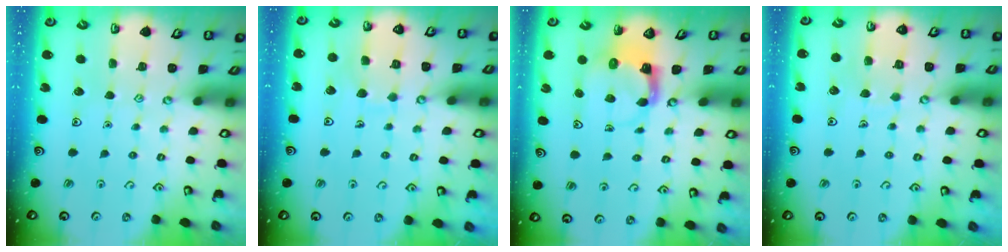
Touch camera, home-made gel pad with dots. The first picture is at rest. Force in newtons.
{"total": 6.4, "press": 6.4, "slide": 0.6}
{"total": 3.7, "press": 3.7, "slide": 0.6}
{"total": 5.1, "press": 5.1, "slide": 0.4}